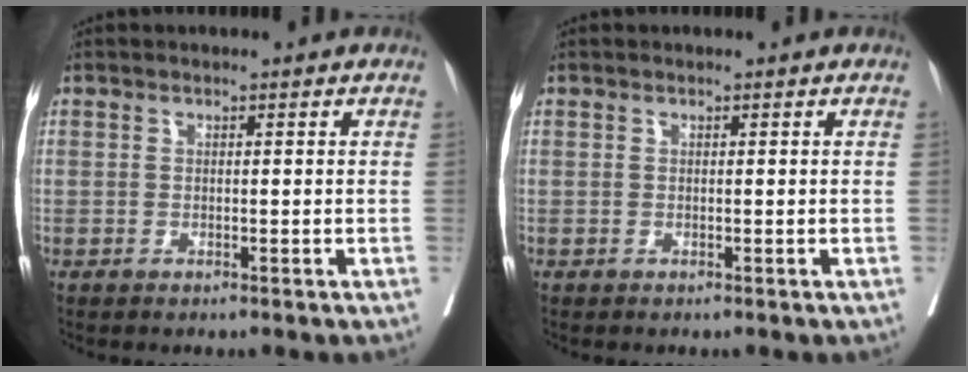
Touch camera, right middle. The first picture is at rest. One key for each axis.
{"total": 0.0}